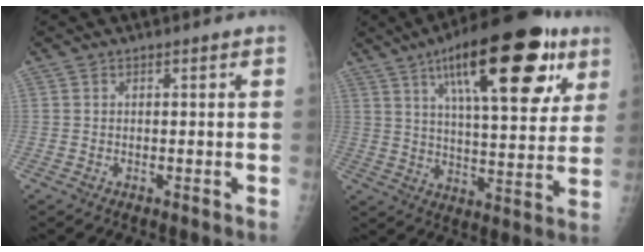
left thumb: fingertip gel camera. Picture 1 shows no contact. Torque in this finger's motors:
{"motor_torque": [3.00, 2.01, 1.84, -0.92, 0.58]}